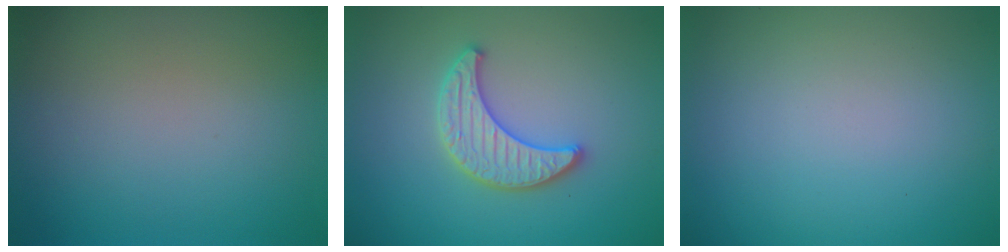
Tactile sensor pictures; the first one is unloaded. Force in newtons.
{"total": 3.4, "press": 3.3, "slide": 0.4}
{"total": 0.0}